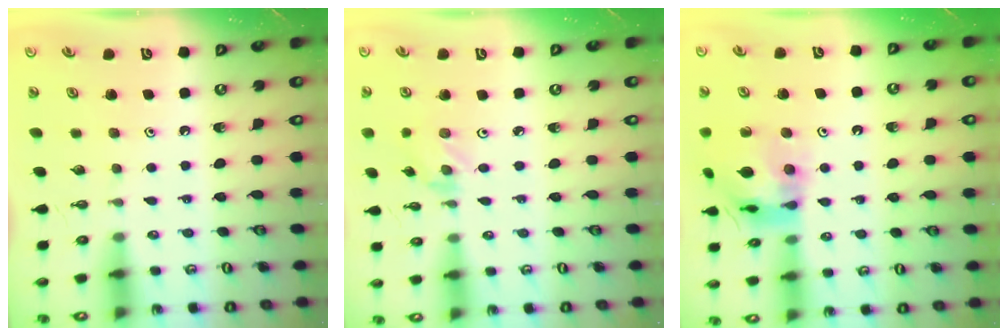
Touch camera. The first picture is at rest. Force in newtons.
{"total": 1.2, "press": 1.2, "slide": 0.2}
{"total": 13.6, "press": 13.6, "slide": 1.3}